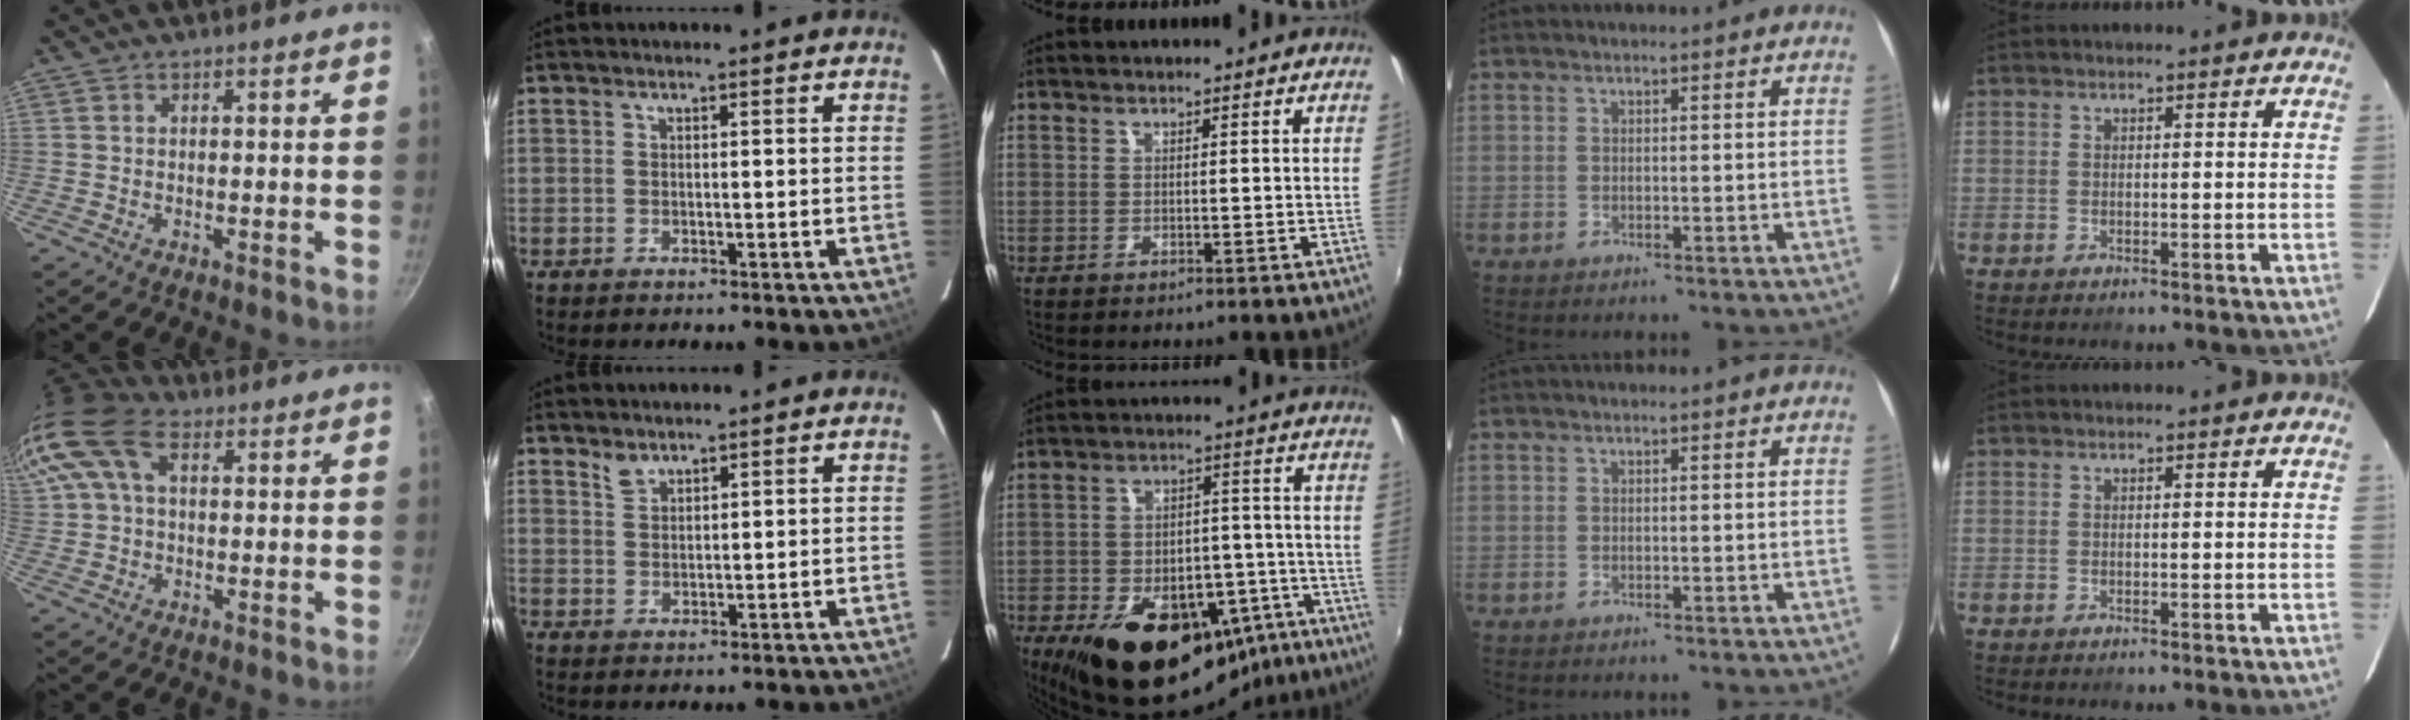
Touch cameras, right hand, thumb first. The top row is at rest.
{"thumb": {"total": 15.0, "force": [5.1, 9.3, 10.6], "torque": [-0.221, 0.031, 0.085]}, "index": {"total": 2.3, "force": [1.9, 0.9, 0.7], "torque": [-0.010, 0.002, 0.037]}, "middle": {"total": 27.9, "force": [-15.0, 15.9, 17.2], "torque": [-0.302, -0.002, -0.180]}}